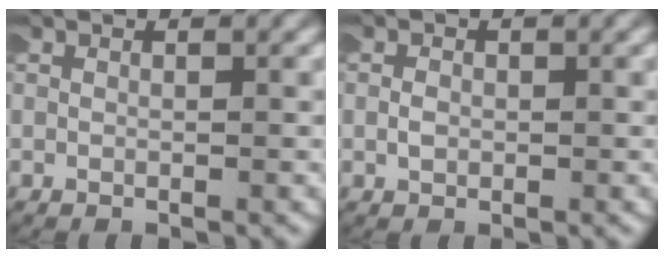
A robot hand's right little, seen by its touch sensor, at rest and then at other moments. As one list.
[{"total": 0.7, "force": [-0.2, 0.5, 0.4], "torque": [-0.014, 0.002, -0.003]}]